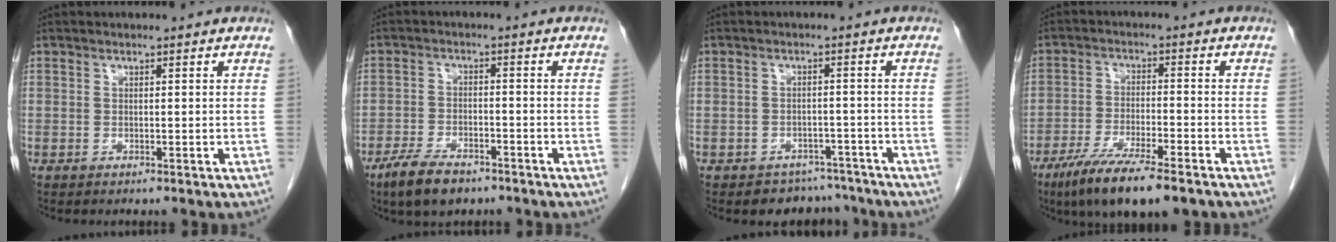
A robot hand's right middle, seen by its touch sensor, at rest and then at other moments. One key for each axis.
{"total": 7.4, "fx": -5.5, "fy": 2.5, "fz": 4.2, "tx": -0.088, "ty": -0.009, "tz": -0.098}
{"total": 5.1, "fx": -4.2, "fy": 2.8, "fz": -0.3, "tx": 0.019, "ty": 0.018, "tz": -0.057}
{"total": 12.2, "fx": -8.4, "fy": 2.0, "fz": 8.5, "tx": -0.145, "ty": -0.027, "tz": -0.138}